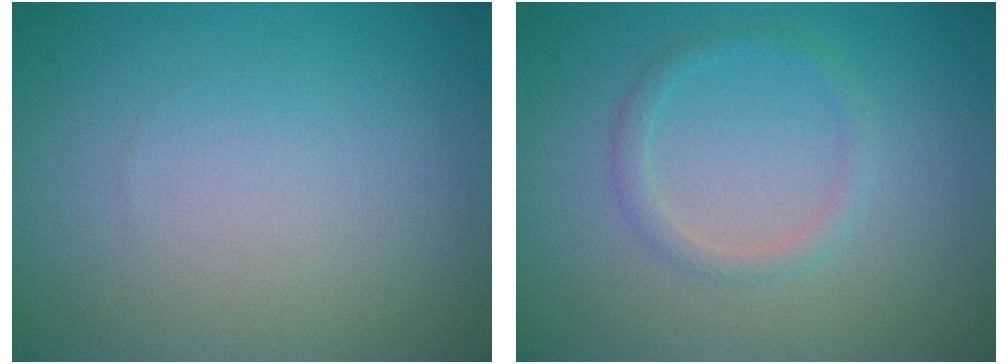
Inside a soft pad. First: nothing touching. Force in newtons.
{"total": 1.5, "press": 1.5, "slide": 0.1}